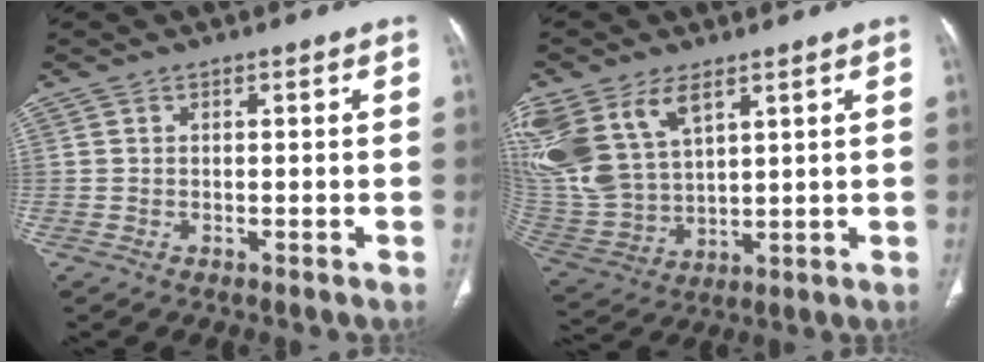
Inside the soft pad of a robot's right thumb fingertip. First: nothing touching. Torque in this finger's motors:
{"motor_torque": [-0.27, 0.92, 1.13, 1.16, 0.25]}